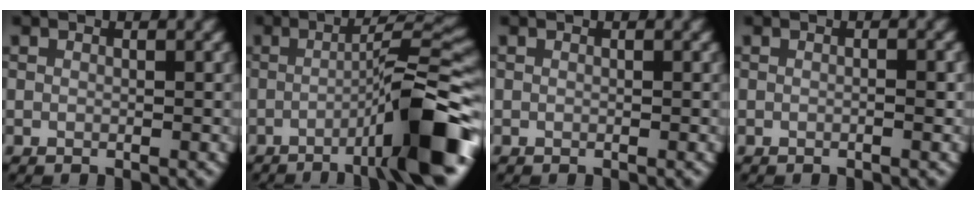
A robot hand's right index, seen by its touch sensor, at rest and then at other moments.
{"total": 11.4, "force": [-4.8, 1.5, 10.2], "torque": [-0.130, 0.020, -0.078]}
{"total": 0.0}
{"total": 0.9, "force": [-0.2, 0.0, 0.8], "torque": [-0.014, 0.002, -0.004]}